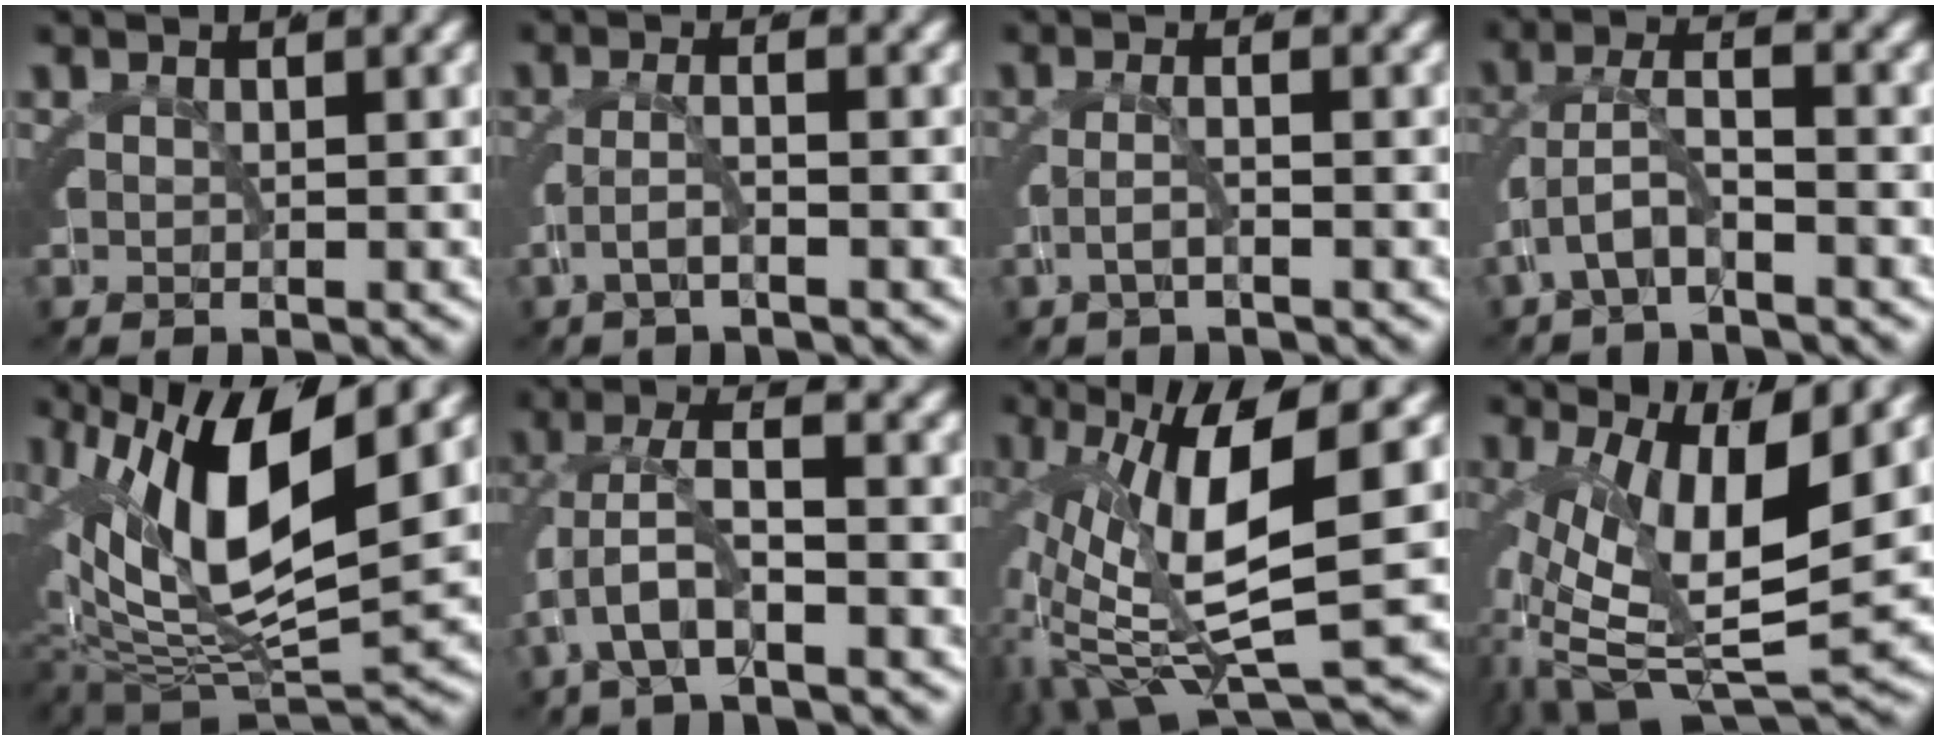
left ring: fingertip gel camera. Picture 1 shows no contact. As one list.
[{"total": 1.7, "force": [-0.9, 0.3, 1.4], "torque": [-0.027, 0.006, -0.022]}, {"total": 1.3, "force": [-0.8, -0.1, 1.1], "torque": [-0.022, 0.006, -0.018]}, {"total": 2.9, "force": [-1.8, 1.1, 2.0], "torque": [-0.043, -0.005, -0.032]}, {"total": 12.3, "force": [0.1, 7.9, 9.5], "torque": [-0.180, -0.029, 0.009]}, {"total": 3.7, "force": [-1.5, 1.2, 3.1], "torque": [-0.065, -0.004, -0.024]}, {"total": 10.6, "force": [-0.9, 4.3, 9.6], "torque": [-0.168, -0.013, -0.007]}, {"total": 9.0, "force": [-1.5, 4.3, 7.7], "torque": [-0.132, -0.032, -0.010]}]